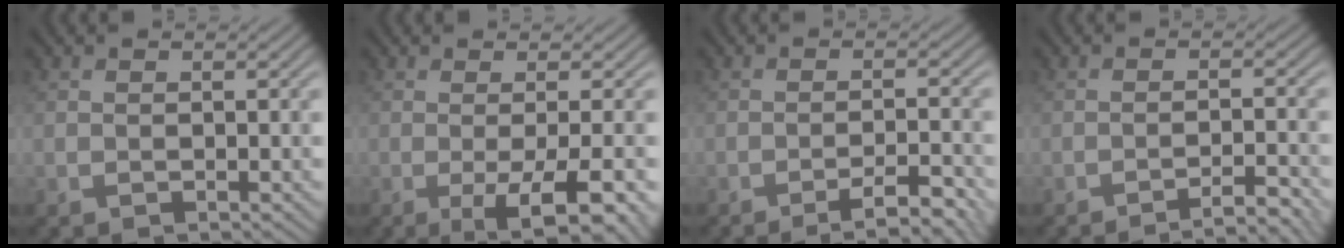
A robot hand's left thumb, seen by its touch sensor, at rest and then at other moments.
{"total": 8.0, "force": [-2.8, 1.9, 7.3], "torque": [-0.095, 0.004, -0.028]}
{"total": 5.6, "force": [-3.8, 0.9, 4.0], "torque": [-0.057, 0.015, -0.059]}
{"total": 4.5, "force": [-3.6, 0.4, 2.8], "torque": [-0.037, 0.019, -0.063]}